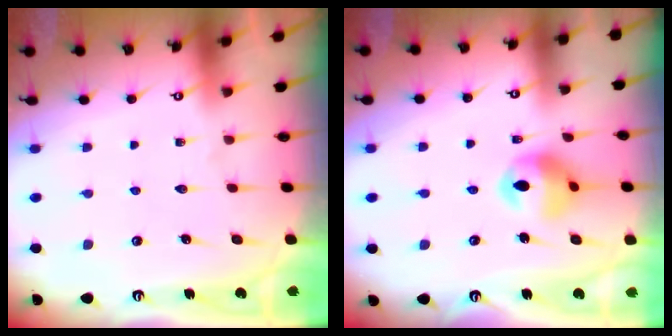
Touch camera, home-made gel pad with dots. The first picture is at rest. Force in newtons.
{"total": 12.5, "press": 11.9, "slide": 3.8}